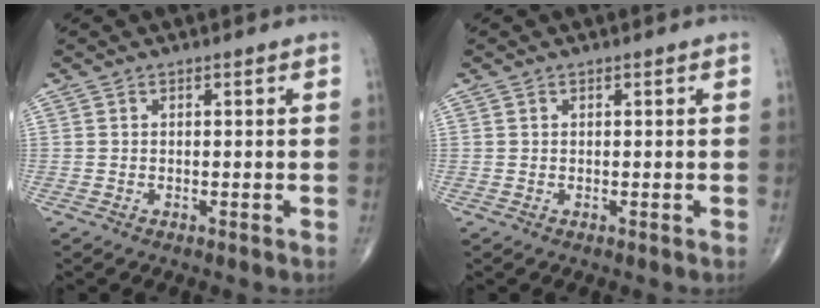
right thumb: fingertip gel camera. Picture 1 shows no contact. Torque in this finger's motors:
{"motor_torque": [-0.22, 0.11, -0.07, 0.05, -0.02]}